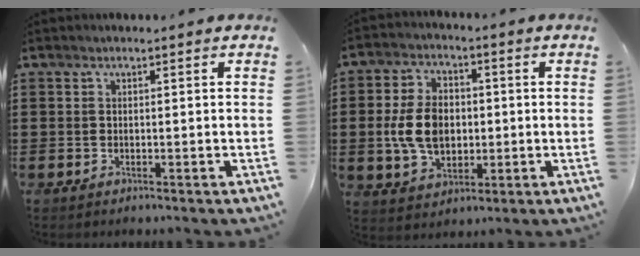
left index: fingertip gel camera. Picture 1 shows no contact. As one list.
[{"total": 8.7, "force": [-0.4, 6.1, 6.2], "torque": [-0.138, 0.009, -0.013]}]